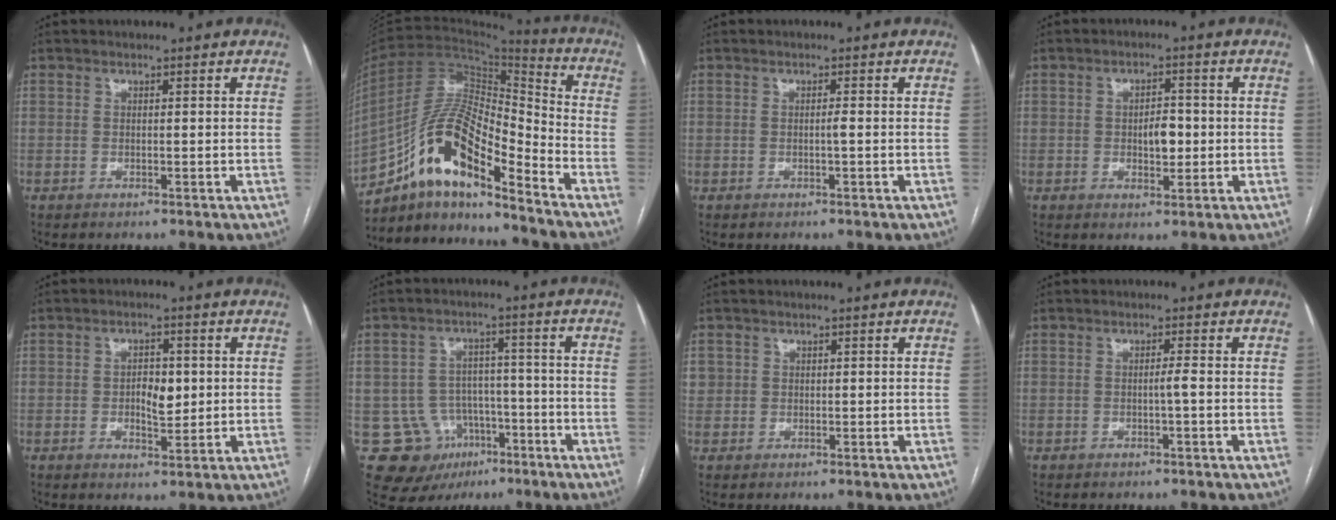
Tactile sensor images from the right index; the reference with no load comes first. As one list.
[{"total": 15.9, "force": [-10.3, 3.6, 11.5], "torque": [-0.214, 0.030, -0.179]}, {"total": 0.6, "force": [-0.2, -0.1, 0.6], "torque": [-0.007, 0.001, -0.004]}, {"total": 4.0, "force": [-0.3, 2.0, 3.4], "torque": [-0.050, 0.004, 0.000]}, {"total": 4.1, "force": [0.1, 2.1, 3.5], "torque": [-0.052, 0.002, 0.006]}, {"total": 10.1, "force": [-4.3, 8.9, 2.3], "torque": [-0.037, 0.029, -0.050]}, {"total": 2.0, "force": [0.5, 1.9, 0.3], "torque": [0.004, 0.011, 0.011]}, {"total": 1.1, "force": [-0.3, -0.3, 1.1], "torque": [-0.014, 0.001, -0.007]}]